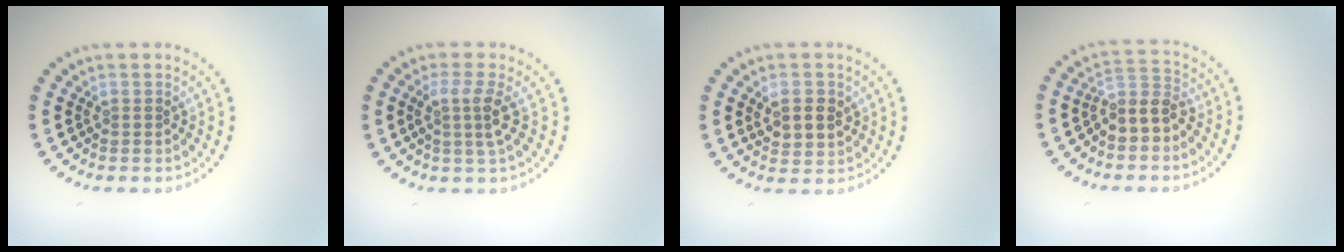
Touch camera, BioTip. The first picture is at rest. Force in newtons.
{"total": 2.5, "press": 1.9, "slide": 1.6}
{"total": 3.1, "press": 3.0, "slide": 0.6}
{"total": 3.4, "press": 2.8, "slide": 1.8}